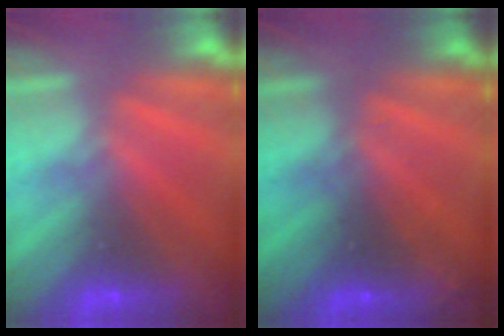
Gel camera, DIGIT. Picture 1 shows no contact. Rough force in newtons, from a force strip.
{"total": 2.7}